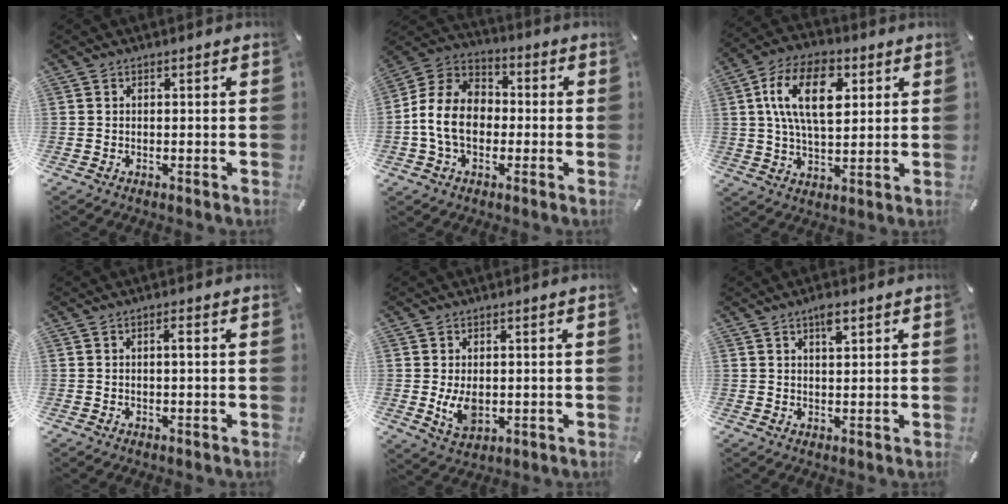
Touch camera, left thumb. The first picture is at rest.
{"total": 12.0, "force": [-2.2, 9.3, 7.1], "torque": [-0.169, 0.026, -0.041]}
{"total": 15.1, "force": [4.4, 8.7, 11.5], "torque": [-0.222, 0.009, 0.074]}
{"total": 1.5, "force": [0.1, 0.2, 1.4], "torque": [-0.031, 0.000, 0.000]}
{"total": 6.1, "force": [-0.3, 4.0, 4.6], "torque": [-0.099, -0.005, -0.006]}
{"total": 3.3, "force": [1.9, 1.1, 2.4], "torque": [-0.044, 0.001, 0.031]}